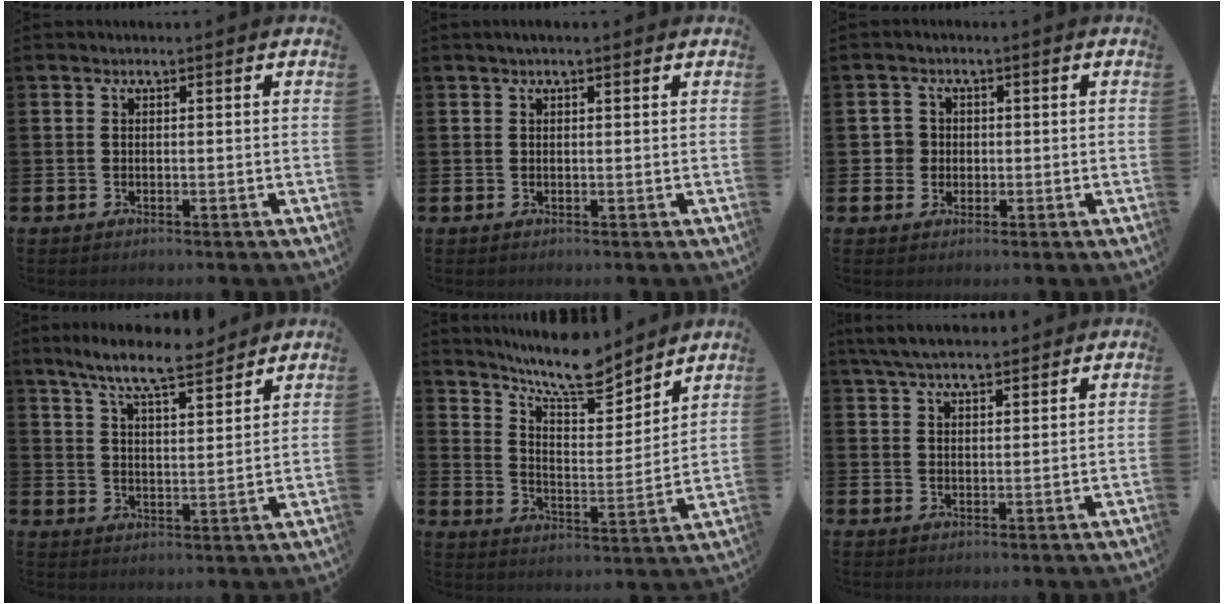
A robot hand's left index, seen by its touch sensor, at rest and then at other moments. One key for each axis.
{"total": 1.1, "fx": 0.8, "fy": 0.2, "fz": 0.7, "tx": -0.006, "ty": 0.000, "tz": 0.011}
{"total": 2.7, "fx": 0.2, "fy": 2.6, "fz": 0.4, "tx": -0.011, "ty": 0.007, "tz": -0.001}
{"total": 8.3, "fx": 7.5, "fy": 1.0, "fz": 3.4, "tx": -0.088, "ty": -0.033, "tz": 0.133}
{"total": 9.7, "fx": 9.0, "fy": 1.6, "fz": 3.3, "tx": -0.086, "ty": -0.059, "tz": 0.163}
{"total": 5.0, "fx": 4.5, "fy": 1.2, "fz": 1.8, "tx": -0.046, "ty": -0.008, "tz": 0.084}